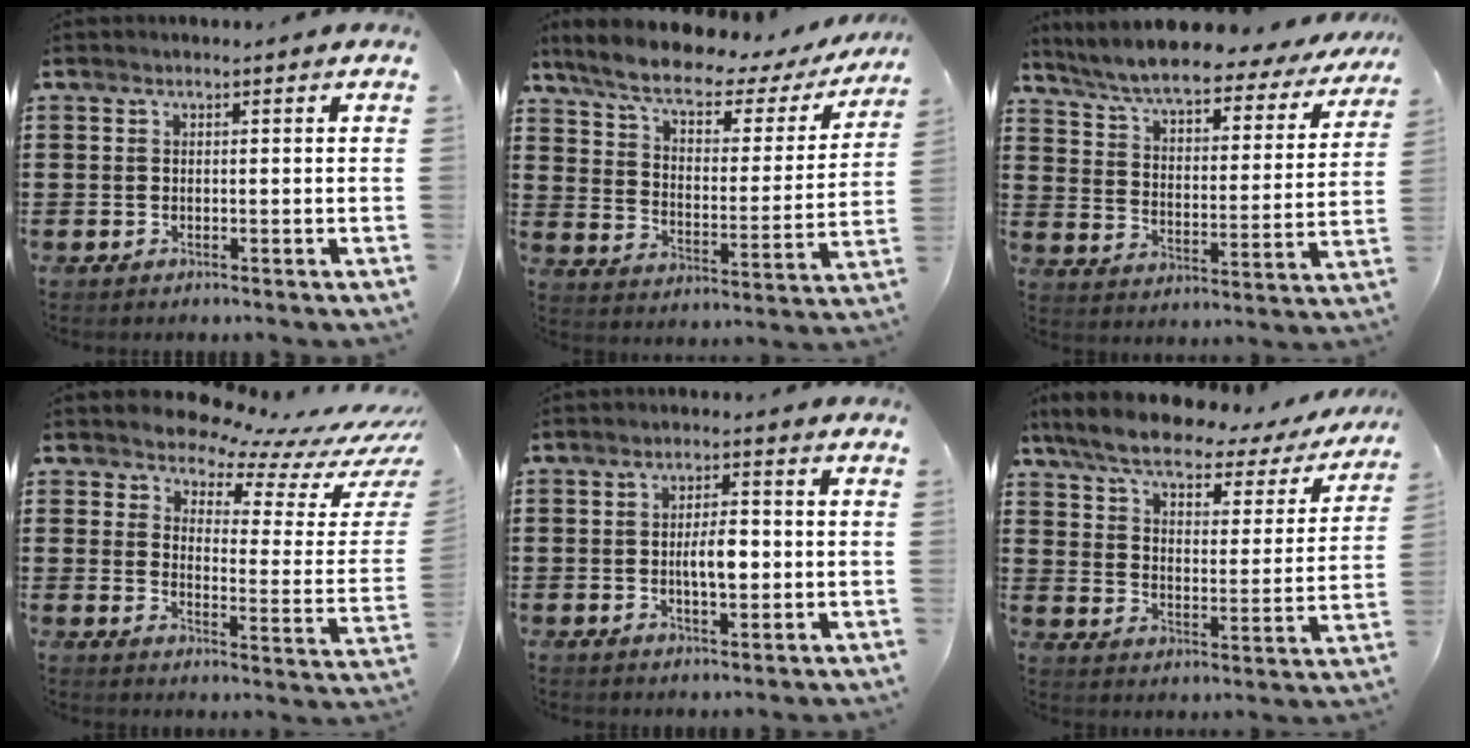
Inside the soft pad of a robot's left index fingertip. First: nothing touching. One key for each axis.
{"total": 8.0, "fx": 5.9, "fy": 2.0, "fz": 5.0, "tx": -0.118, "ty": -0.031, "tz": 0.097}
{"total": 7.1, "fx": 6.4, "fy": 0.4, "fz": 3.2, "tx": -0.089, "ty": -0.041, "tz": 0.106}
{"total": 7.3, "fx": 6.8, "fy": 1.7, "fz": 1.8, "tx": -0.050, "ty": -0.058, "tz": 0.117}
{"total": 4.7, "fx": -0.4, "fy": 1.8, "fz": 4.3, "tx": -0.070, "ty": 0.002, "tz": -0.010}
{"total": 7.1, "fx": 5.8, "fy": 1.3, "fz": 3.8, "tx": -0.099, "ty": -0.030, "tz": 0.097}